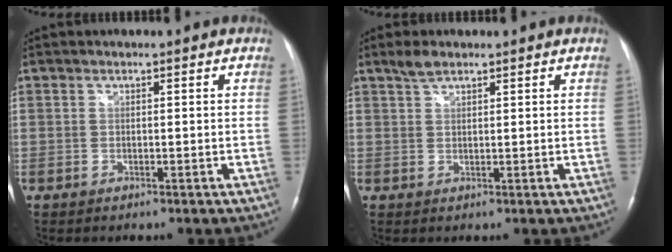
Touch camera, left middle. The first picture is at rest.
{"total": 2.3, "force": [1.9, 0.8, 1.2], "torque": [-0.027, 0.008, 0.037]}